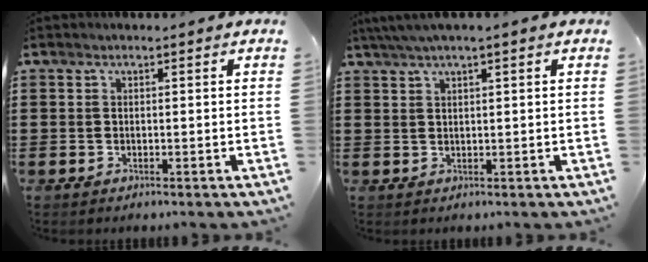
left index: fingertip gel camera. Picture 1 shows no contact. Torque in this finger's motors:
{"motor_torque": [2.14, 0.00, 0.64, 0.08]}